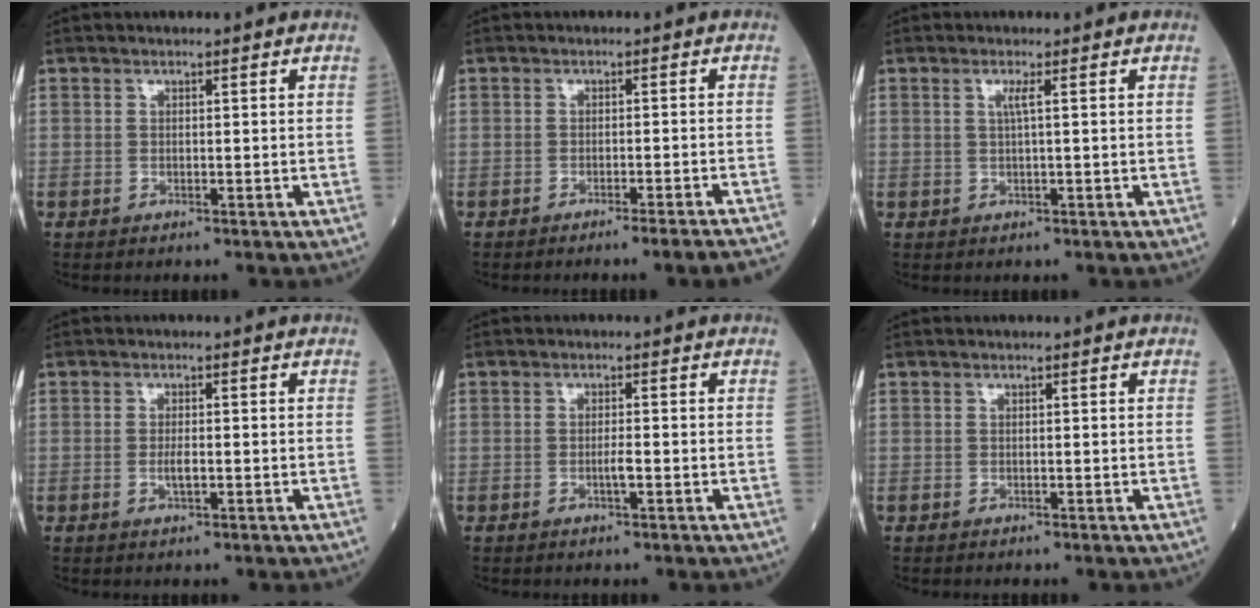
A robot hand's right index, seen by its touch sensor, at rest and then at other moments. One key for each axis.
{"total": 6.3, "fx": -5.6, "fy": -1.2, "fz": 2.7, "tx": -0.013, "ty": -0.011, "tz": -0.071}
{"total": 1.3, "fx": 0.4, "fy": -0.4, "fz": 1.2, "tx": -0.028, "ty": 0.000, "tz": 0.006}
{"total": 1.8, "fx": -0.4, "fy": 0.4, "fz": 1.7, "tx": -0.036, "ty": -0.001, "tz": -0.005}
{"total": 1.5, "fx": -0.5, "fy": 0.0, "fz": 1.4, "tx": -0.028, "ty": -0.001, "tz": -0.010}
{"total": 0.0}